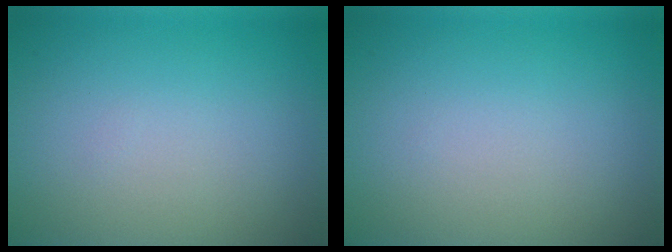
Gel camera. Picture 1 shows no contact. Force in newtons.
{"total": 0.0}